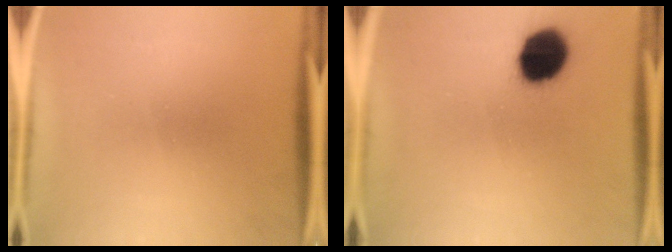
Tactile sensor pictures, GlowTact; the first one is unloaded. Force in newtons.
{"total": 14.3}